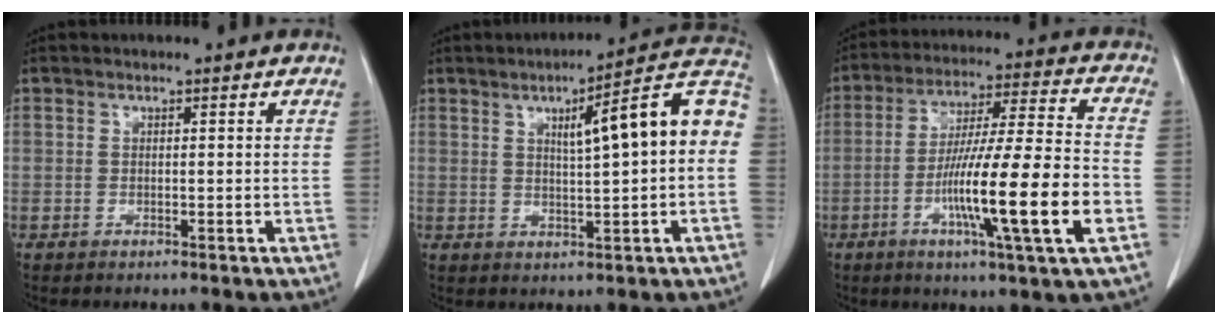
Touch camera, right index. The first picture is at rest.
{"total": 13.0, "force": [1.9, 1.1, 12.8], "torque": [-0.173, 0.032, 0.021]}
{"total": 17.7, "force": [-5.4, -0.1, 16.9], "torque": [-0.290, -0.009, -0.091]}